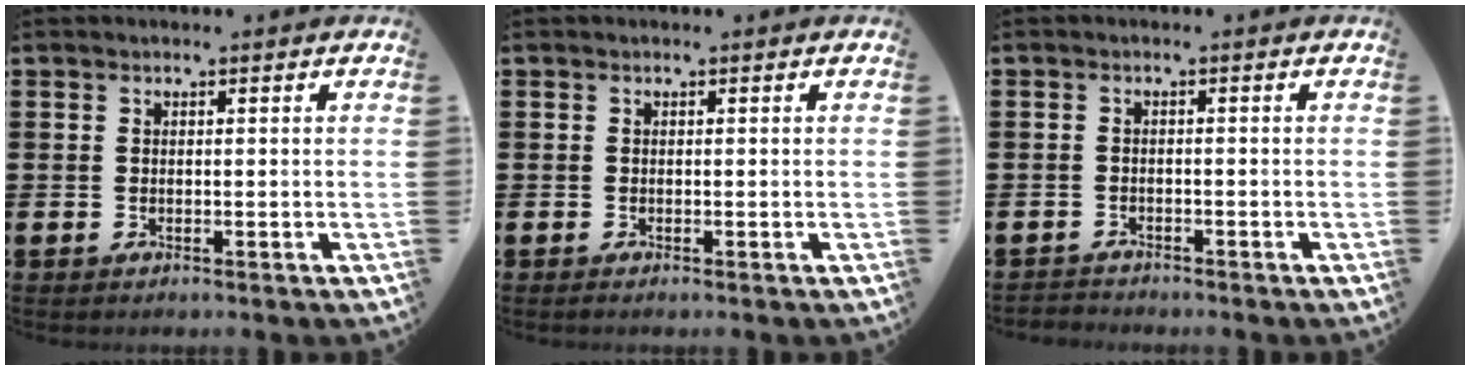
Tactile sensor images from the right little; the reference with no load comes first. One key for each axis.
{"total": 0.0}
{"total": 1.1, "fx": -1.0, "fy": 0.1, "fz": -0.1, "tx": 0.000, "ty": 0.002, "tz": -0.023}